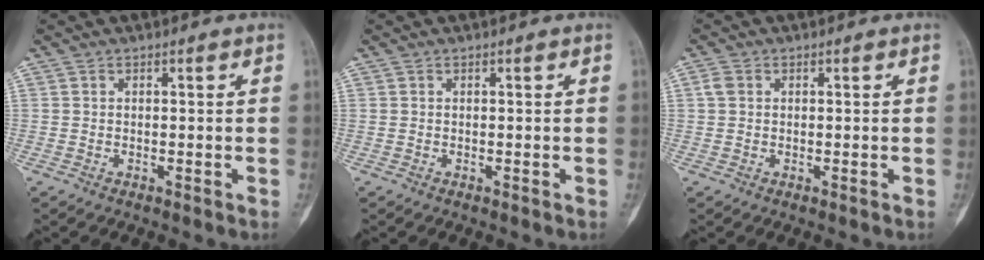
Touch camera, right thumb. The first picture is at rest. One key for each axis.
{"total": 0.0}
{"total": 1.6, "fx": 0.3, "fy": 1.3, "fz": 0.9, "tx": -0.021, "ty": 0.003, "tz": 0.005}